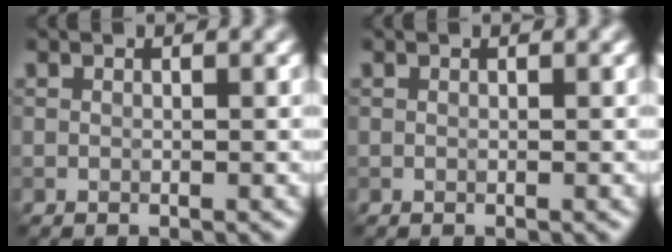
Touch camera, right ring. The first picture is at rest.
{"total": 0.0}